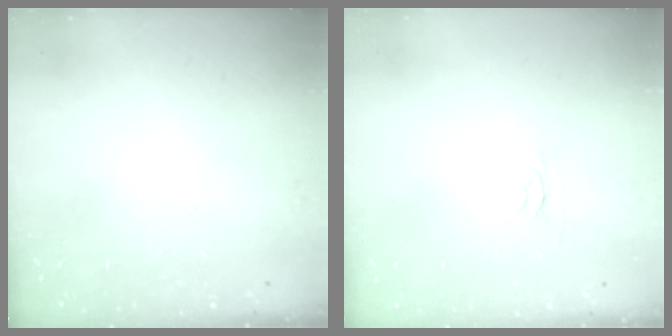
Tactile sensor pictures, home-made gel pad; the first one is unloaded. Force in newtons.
{"total": 2.4, "press": 2.4, "slide": 0.3}